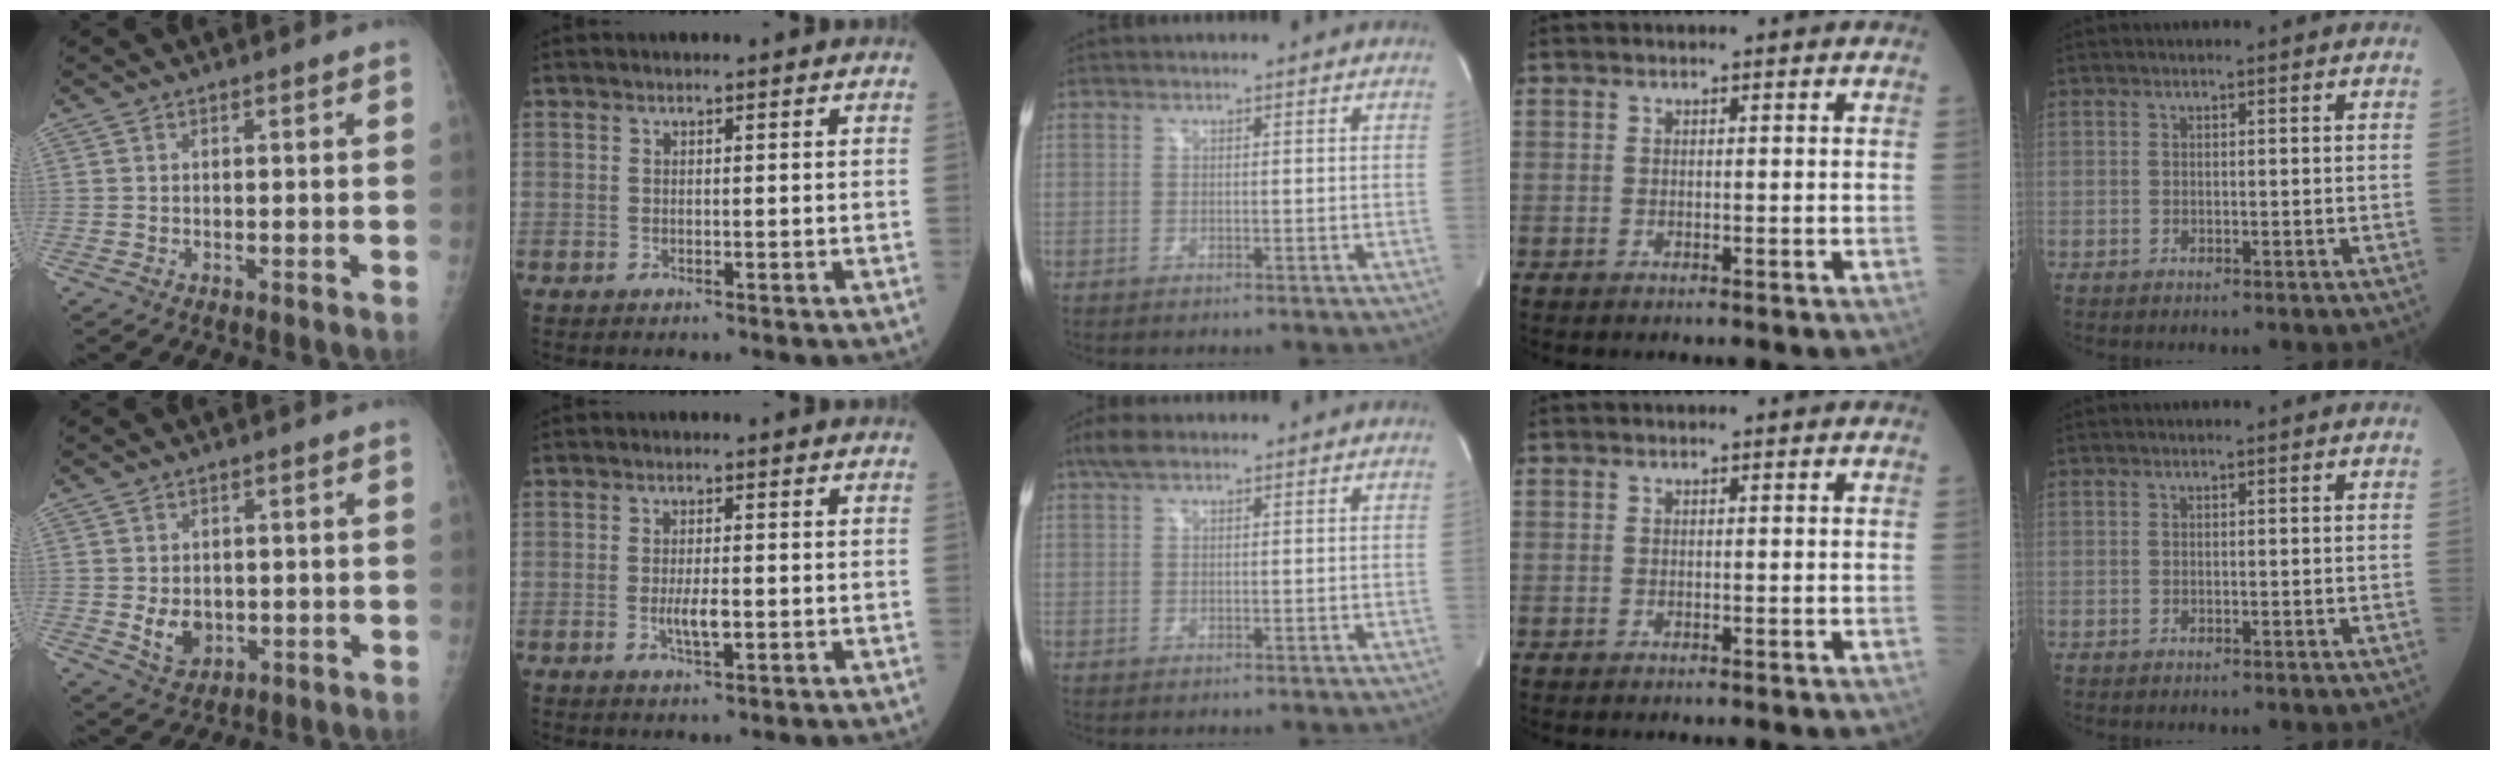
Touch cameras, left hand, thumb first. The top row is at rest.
{"thumb": {"total": 5.1, "force": [-0.3, 4.0, 3.2], "torque": [-0.035, -0.008, 0.010]}, "index": {"total": 3.1, "force": [-0.6, 0.8, 3.0], "torque": [-0.061, -0.003, -0.010]}, "middle": {"total": 2.9, "force": [2.0, 1.0, 1.8], "torque": [-0.043, 0.021, 0.040]}}